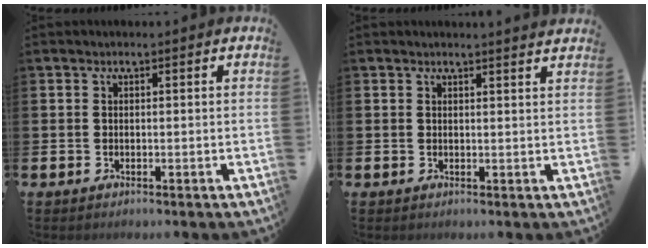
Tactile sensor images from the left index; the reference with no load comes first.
{"total": 1.3, "force": [1.3, -0.2, 0.1], "torque": [0.009, -0.010, 0.022]}